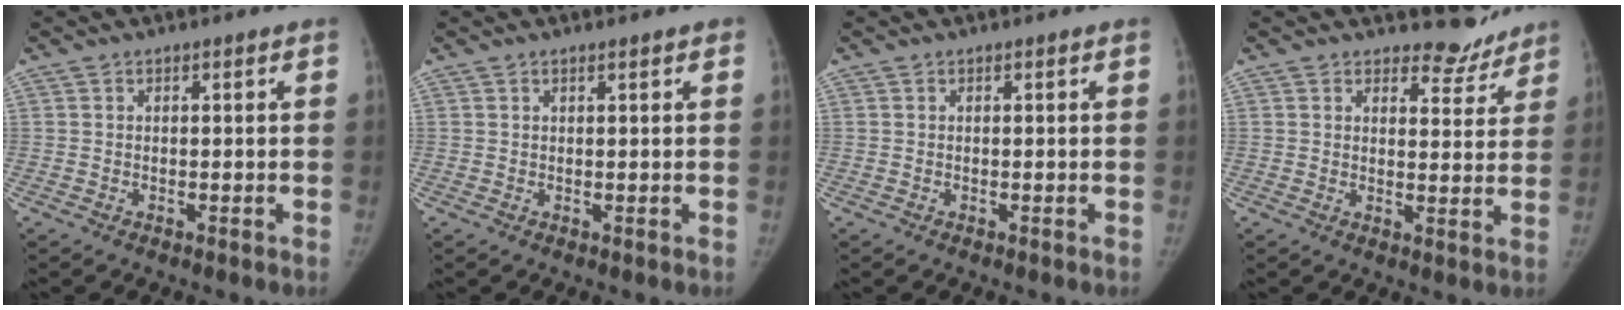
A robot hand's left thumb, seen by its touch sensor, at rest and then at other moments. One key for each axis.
{"total": 0.8, "fx": 0.6, "fy": 0.1, "fz": 0.6, "tx": -0.003, "ty": 0.003, "tz": 0.007}
{"total": 0.0}
{"total": 4.7, "fx": 4.4, "fy": 1.7, "fz": 0.0, "tx": 0.026, "ty": -0.042, "tz": 0.055}